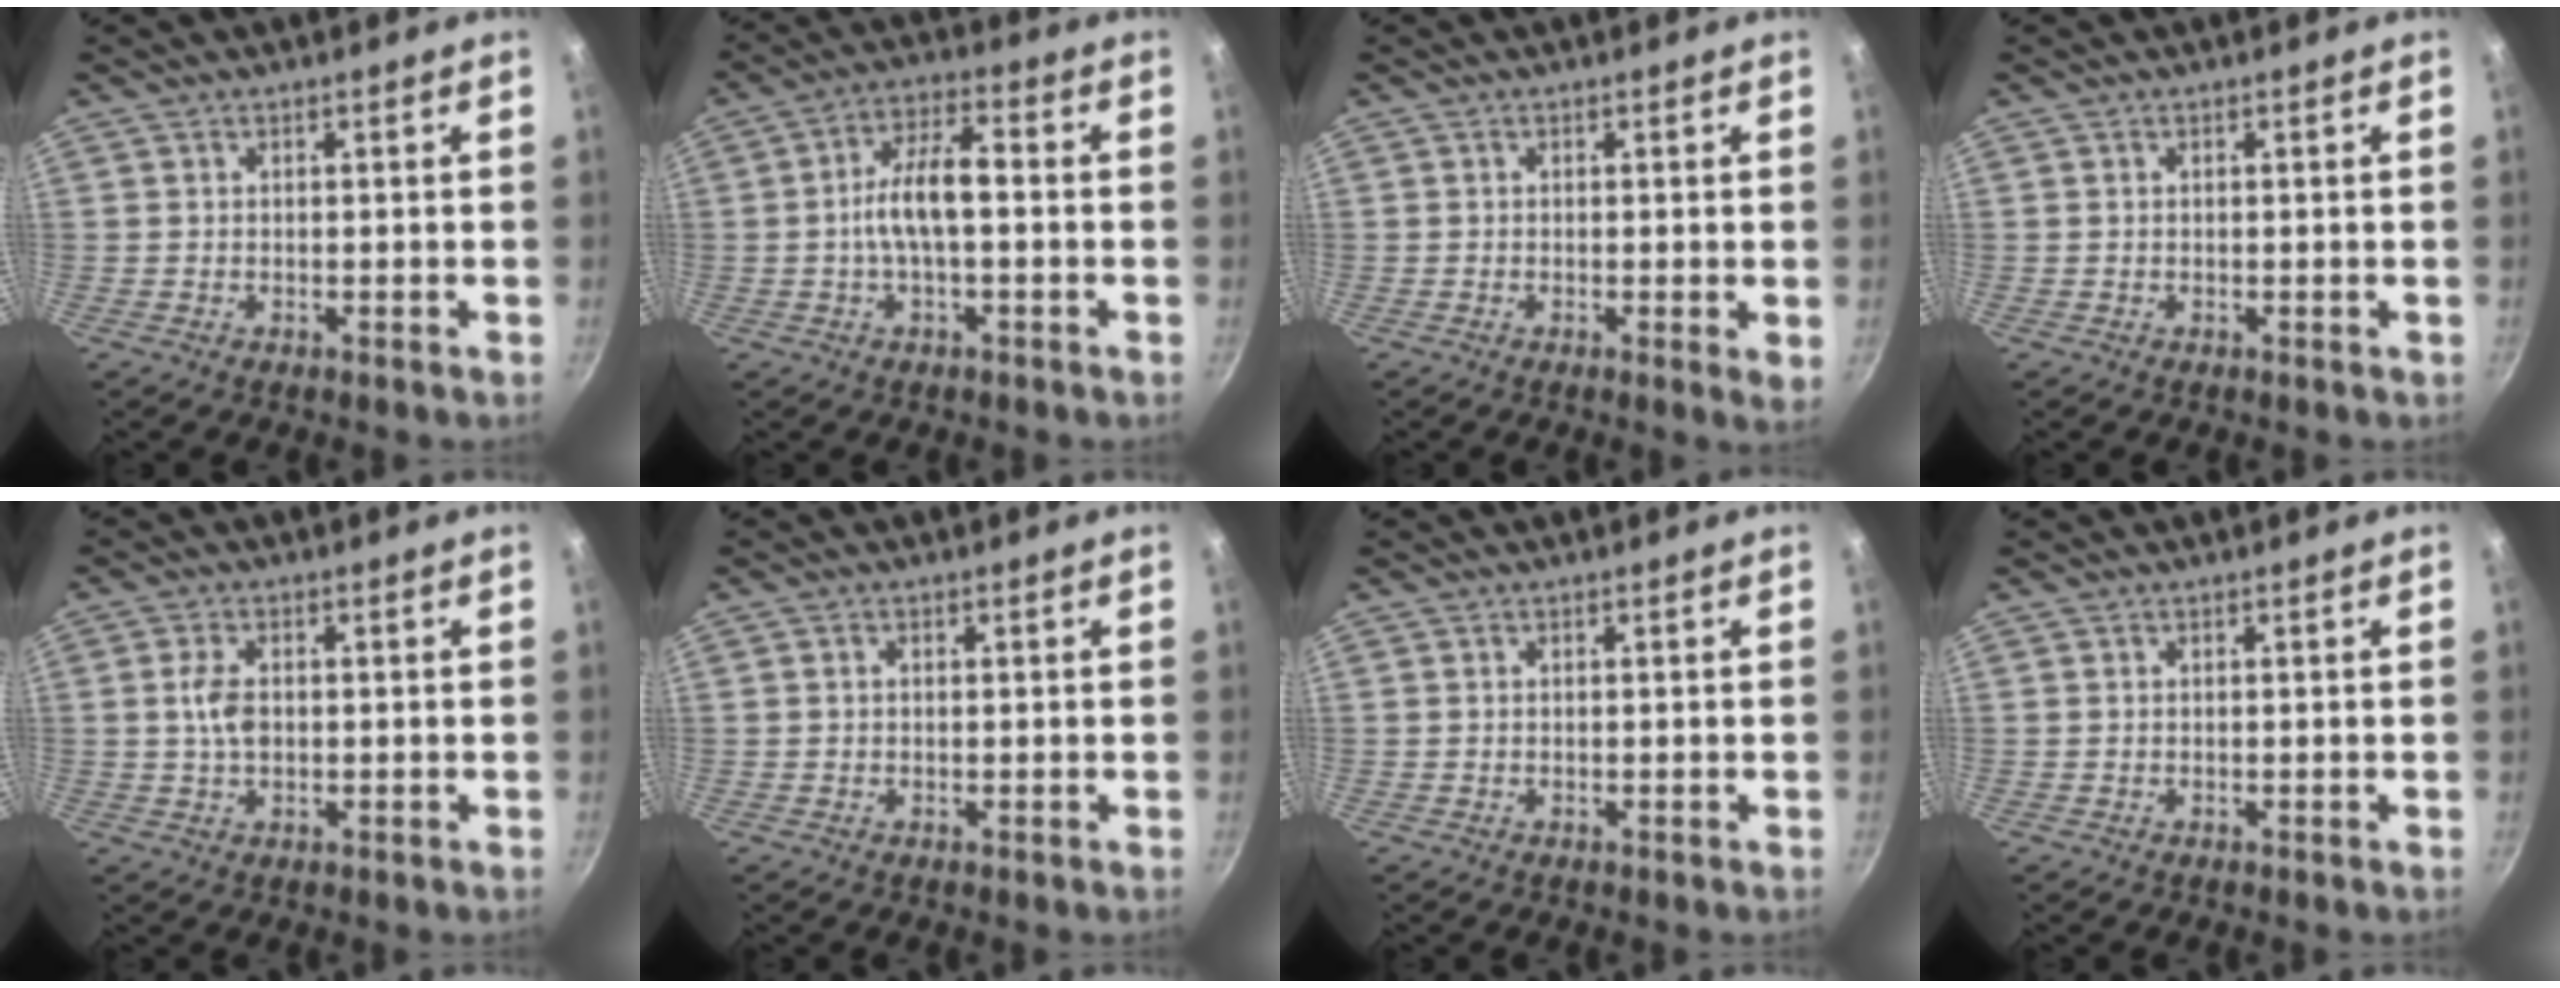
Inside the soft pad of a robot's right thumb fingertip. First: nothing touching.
{"total": 8.8, "force": [-0.6, 3.6, 8.0], "torque": [-0.141, 0.031, -0.019]}
{"total": 2.0, "force": [0.0, 0.4, 2.0], "torque": [-0.028, -0.007, -0.003]}
{"total": 0.0}
{"total": 4.3, "force": [0.2, 2.6, 3.4], "torque": [-0.063, 0.006, 0.000]}
{"total": 0.8, "force": [0.1, 0.7, 0.5], "torque": [-0.007, 0.005, 0.002]}
{"total": 0.0}
{"total": 0.0}